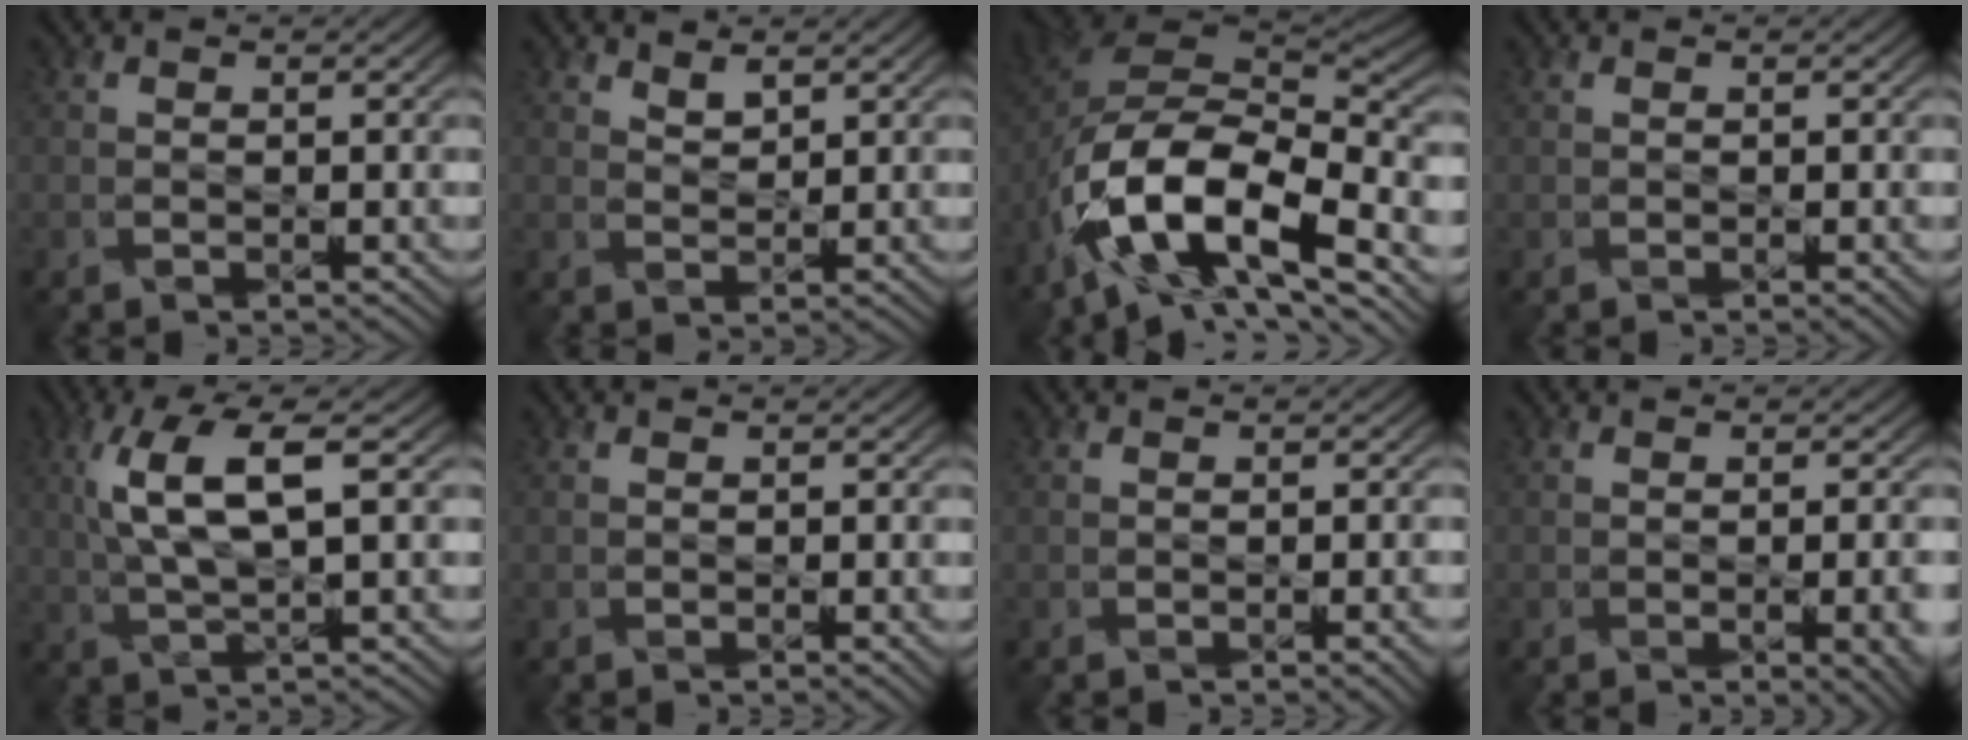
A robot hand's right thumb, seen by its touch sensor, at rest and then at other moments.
{"total": 1.6, "force": [1.6, 0.1, -0.1], "torque": [-0.004, -0.003, 0.035]}
{"total": 15.2, "force": [-6.2, 7.9, 11.4], "torque": [-0.243, -0.019, -0.111]}
{"total": 1.4, "force": [0.0, 0.4, 1.3], "torque": [-0.015, 0.002, -0.001]}
{"total": 7.5, "force": [2.3, 1.9, 6.9], "torque": [-0.144, 0.011, 0.046]}
{"total": 1.0, "force": [0.0, 0.3, 1.0], "torque": [-0.012, 0.002, 0.000]}
{"total": 2.3, "force": [-0.4, 0.8, 2.2], "torque": [-0.021, -0.002, 0.000]}
{"total": 5.9, "force": [-1.4, 2.4, 5.2], "torque": [-0.050, -0.011, -0.001]}